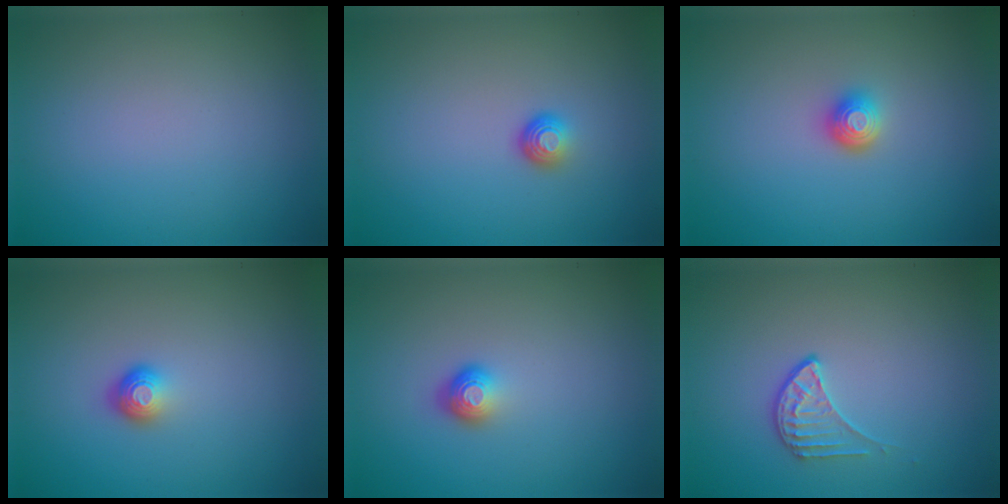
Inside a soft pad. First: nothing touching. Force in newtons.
{"total": 1.6, "press": 1.0, "slide": 1.3}
{"total": 1.7, "press": 1.3, "slide": 1.1}
{"total": 1.6, "press": 1.1, "slide": 1.2}
{"total": 1.7, "press": 1.2, "slide": 1.3}
{"total": 1.9, "press": 1.3, "slide": 1.3}